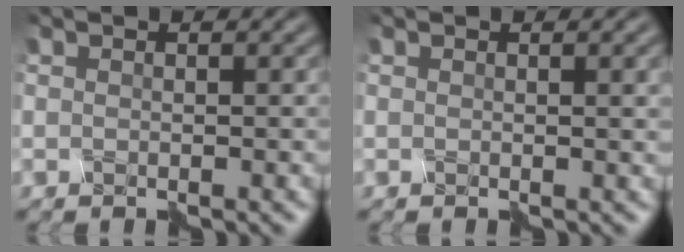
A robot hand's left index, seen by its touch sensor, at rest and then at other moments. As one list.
[{"total": 0.8, "force": [0.3, 0.0, 0.7], "torque": [-0.008, 0.000, 0.006]}]